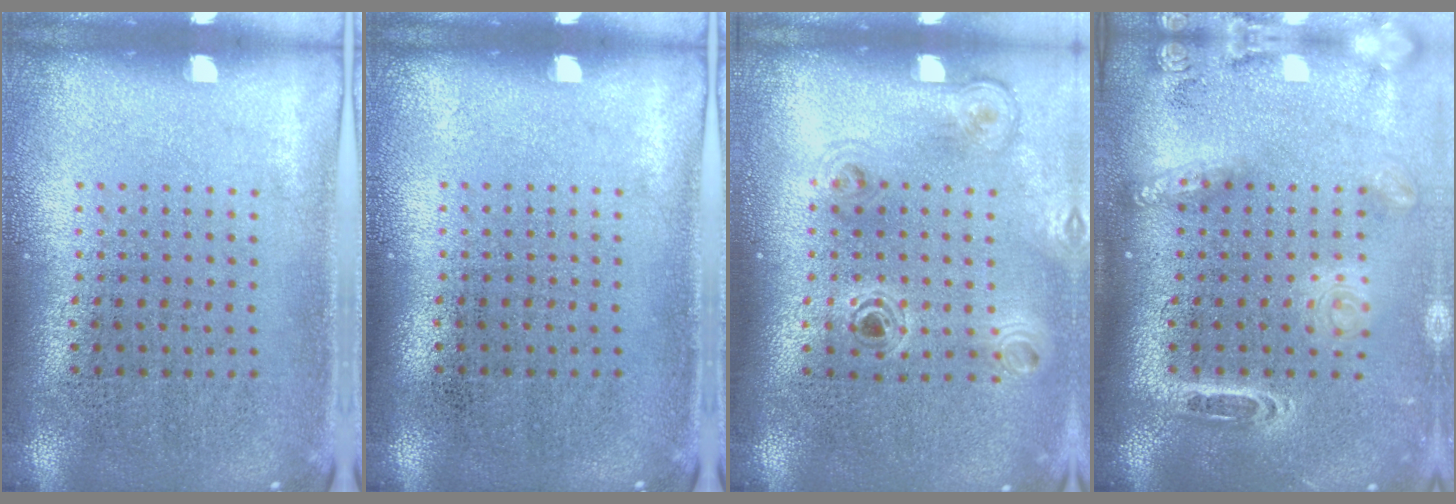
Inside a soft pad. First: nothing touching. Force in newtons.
{"total": 0.0}
{"total": 1.1, "press": 1.1, "slide": 0.1}
{"total": 2.5, "press": 1.8, "slide": 1.8}